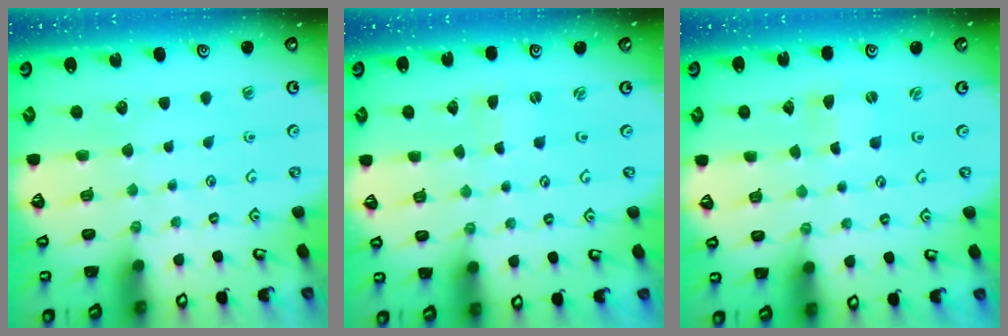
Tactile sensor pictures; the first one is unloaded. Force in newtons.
{"total": 0.0}
{"total": 0.0}